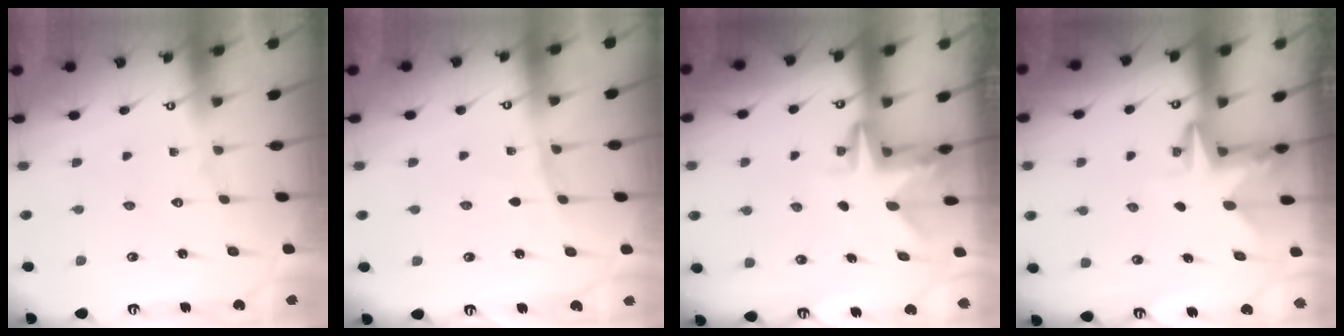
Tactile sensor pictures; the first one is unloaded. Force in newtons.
{"total": 4.9, "press": 4.8, "slide": 0.4}
{"total": 4.2, "press": 4.2, "slide": 0.1}
{"total": 3.2, "press": 3.2, "slide": 0.1}